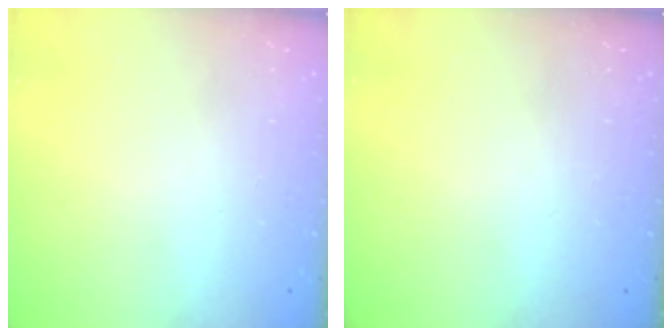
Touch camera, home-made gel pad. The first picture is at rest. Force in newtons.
{"total": 0.0}